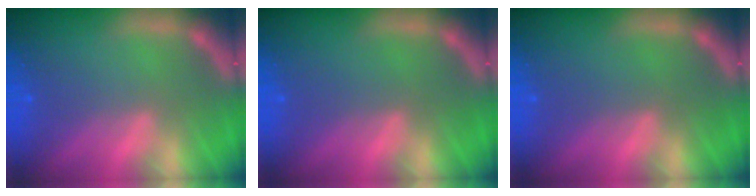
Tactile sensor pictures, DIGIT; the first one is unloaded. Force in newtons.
{"total": 0.0}
{"total": 0.0}